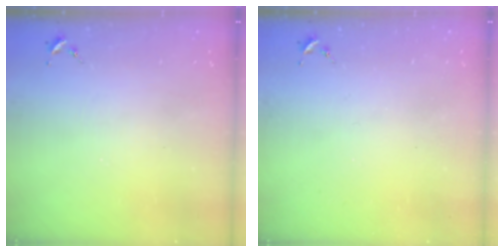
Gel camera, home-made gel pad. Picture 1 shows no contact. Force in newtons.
{"total": 0.0}